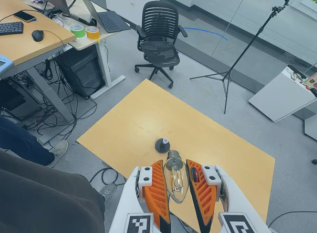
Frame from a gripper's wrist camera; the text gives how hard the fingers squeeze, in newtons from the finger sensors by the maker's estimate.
{"total": 11.2, "left": 11.4, "right": 11.0}